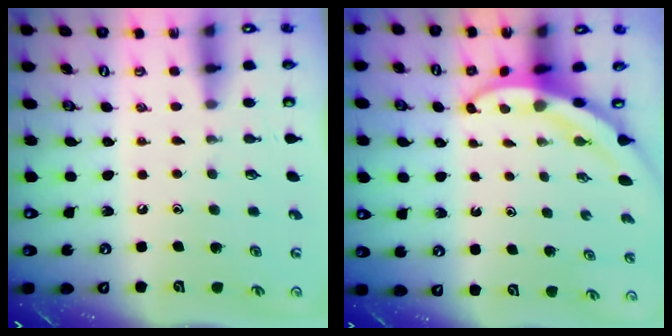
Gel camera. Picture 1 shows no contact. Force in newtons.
{"total": 3.7, "press": 3.7, "slide": 0.5}